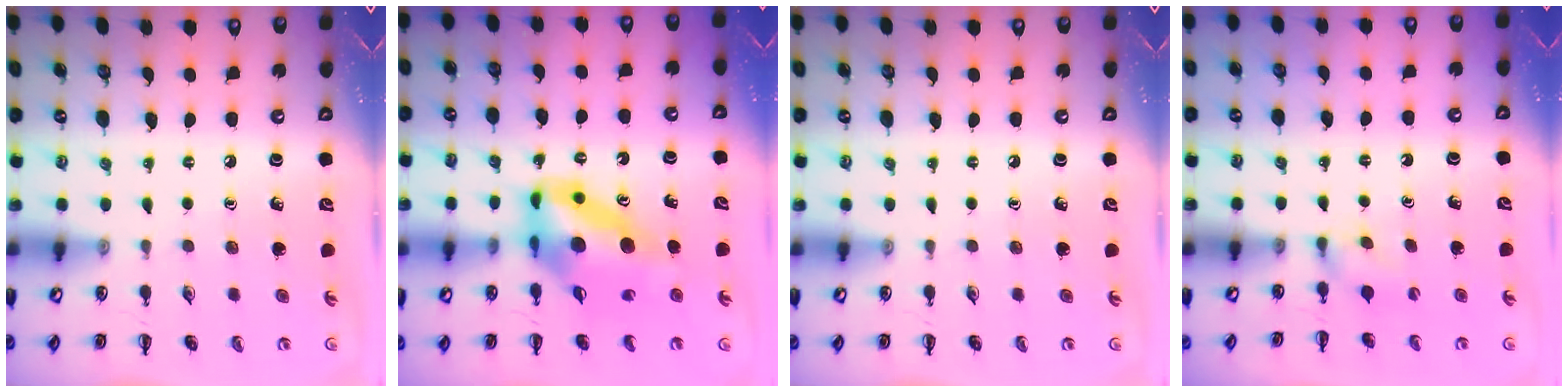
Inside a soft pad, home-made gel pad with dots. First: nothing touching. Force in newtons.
{"total": 12.9, "press": 12.1, "slide": 4.5}
{"total": 0.0}
{"total": 2.7, "press": 2.4, "slide": 1.2}